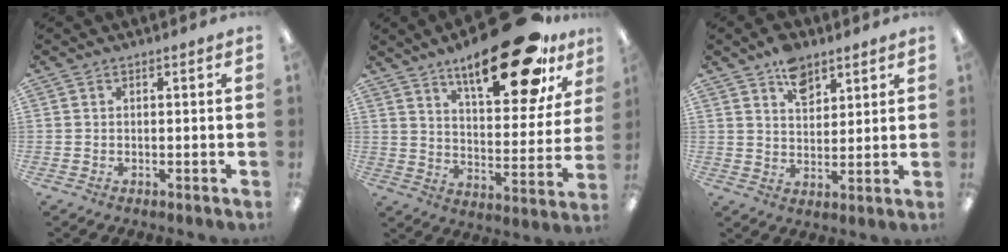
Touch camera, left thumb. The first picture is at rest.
{"total": 23.4, "force": [15.8, 8.1, 15.2], "torque": [-0.221, -0.093, 0.255]}
{"total": 7.6, "force": [5.0, 4.5, 3.5], "torque": [-0.045, -0.022, 0.087]}